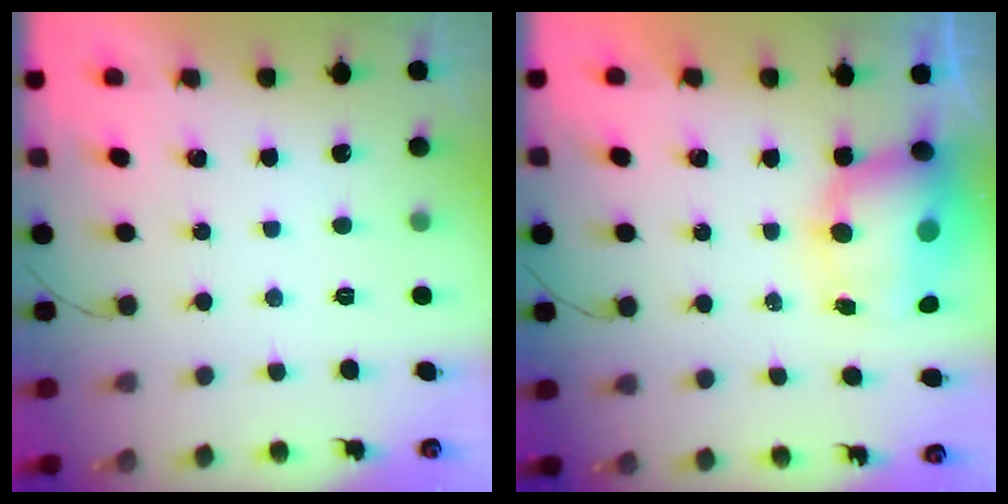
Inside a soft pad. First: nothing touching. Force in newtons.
{"total": 11.1, "press": 10.7, "slide": 2.8}